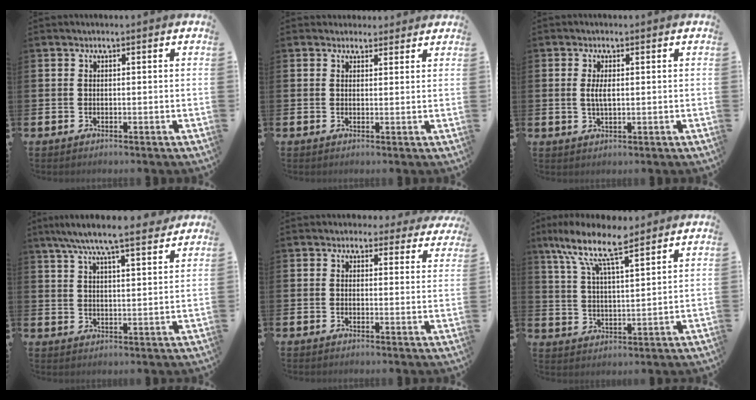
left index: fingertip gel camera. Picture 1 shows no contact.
{"total": 2.4, "force": [2.2, 1.0, -0.1], "torque": [0.010, -0.006, 0.038]}
{"total": 2.6, "force": [0.3, 1.0, 2.4], "torque": [-0.048, 0.004, 0.003]}
{"total": 8.2, "force": [7.5, 0.6, 3.3], "torque": [-0.074, -0.036, 0.132]}
{"total": 2.7, "force": [2.3, 1.5, 0.2], "torque": [0.005, -0.010, 0.035]}
{"total": 10.3, "force": [8.3, 2.5, 5.6], "torque": [-0.127, -0.035, 0.145]}